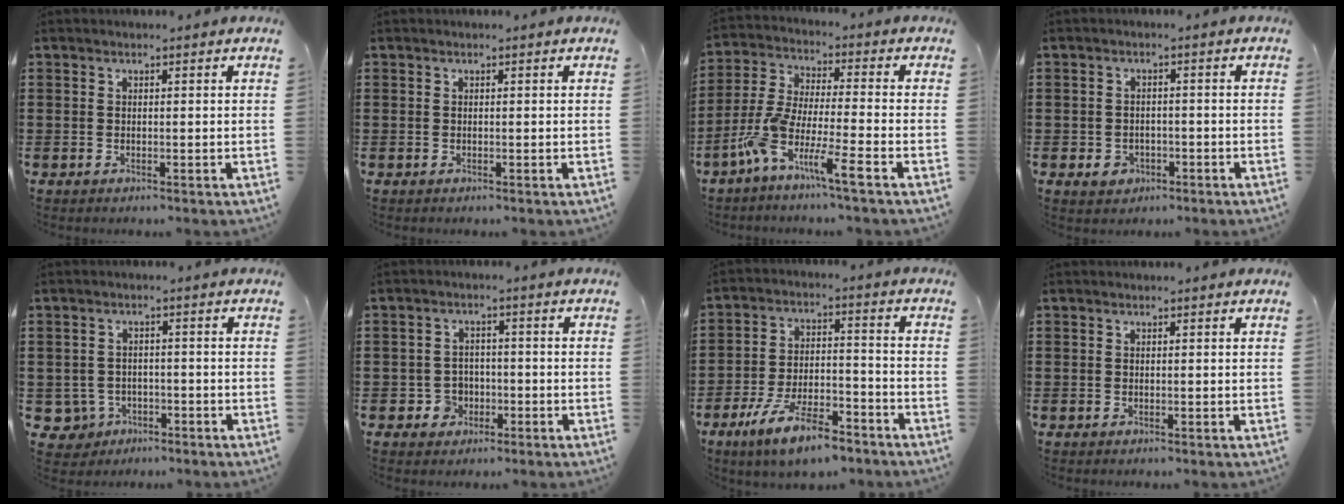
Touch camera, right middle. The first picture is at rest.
{"total": 0.0}
{"total": 8.5, "force": [-6.1, 0.3, 5.9], "torque": [-0.147, -0.021, -0.127]}
{"total": 2.1, "force": [-1.2, 1.5, 0.7], "torque": [-0.018, 0.001, -0.025]}
{"total": 3.1, "force": [-1.9, 2.2, 0.8], "torque": [-0.039, -0.001, -0.044]}
{"total": 3.3, "force": [-1.5, 2.8, 1.0], "torque": [-0.027, 0.004, -0.033]}
{"total": 10.2, "force": [-7.5, 2.6, 6.3], "torque": [-0.124, 0.017, -0.142]}
{"total": 0.0}